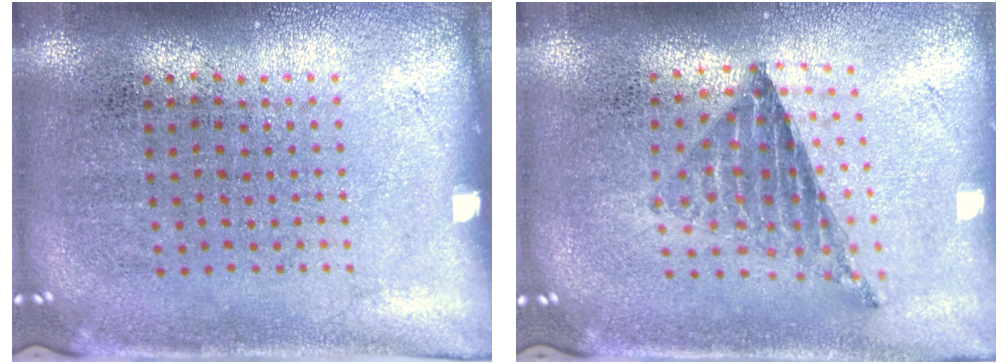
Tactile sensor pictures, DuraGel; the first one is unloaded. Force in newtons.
{"total": 0.8, "press": 0.8, "slide": 0.1}